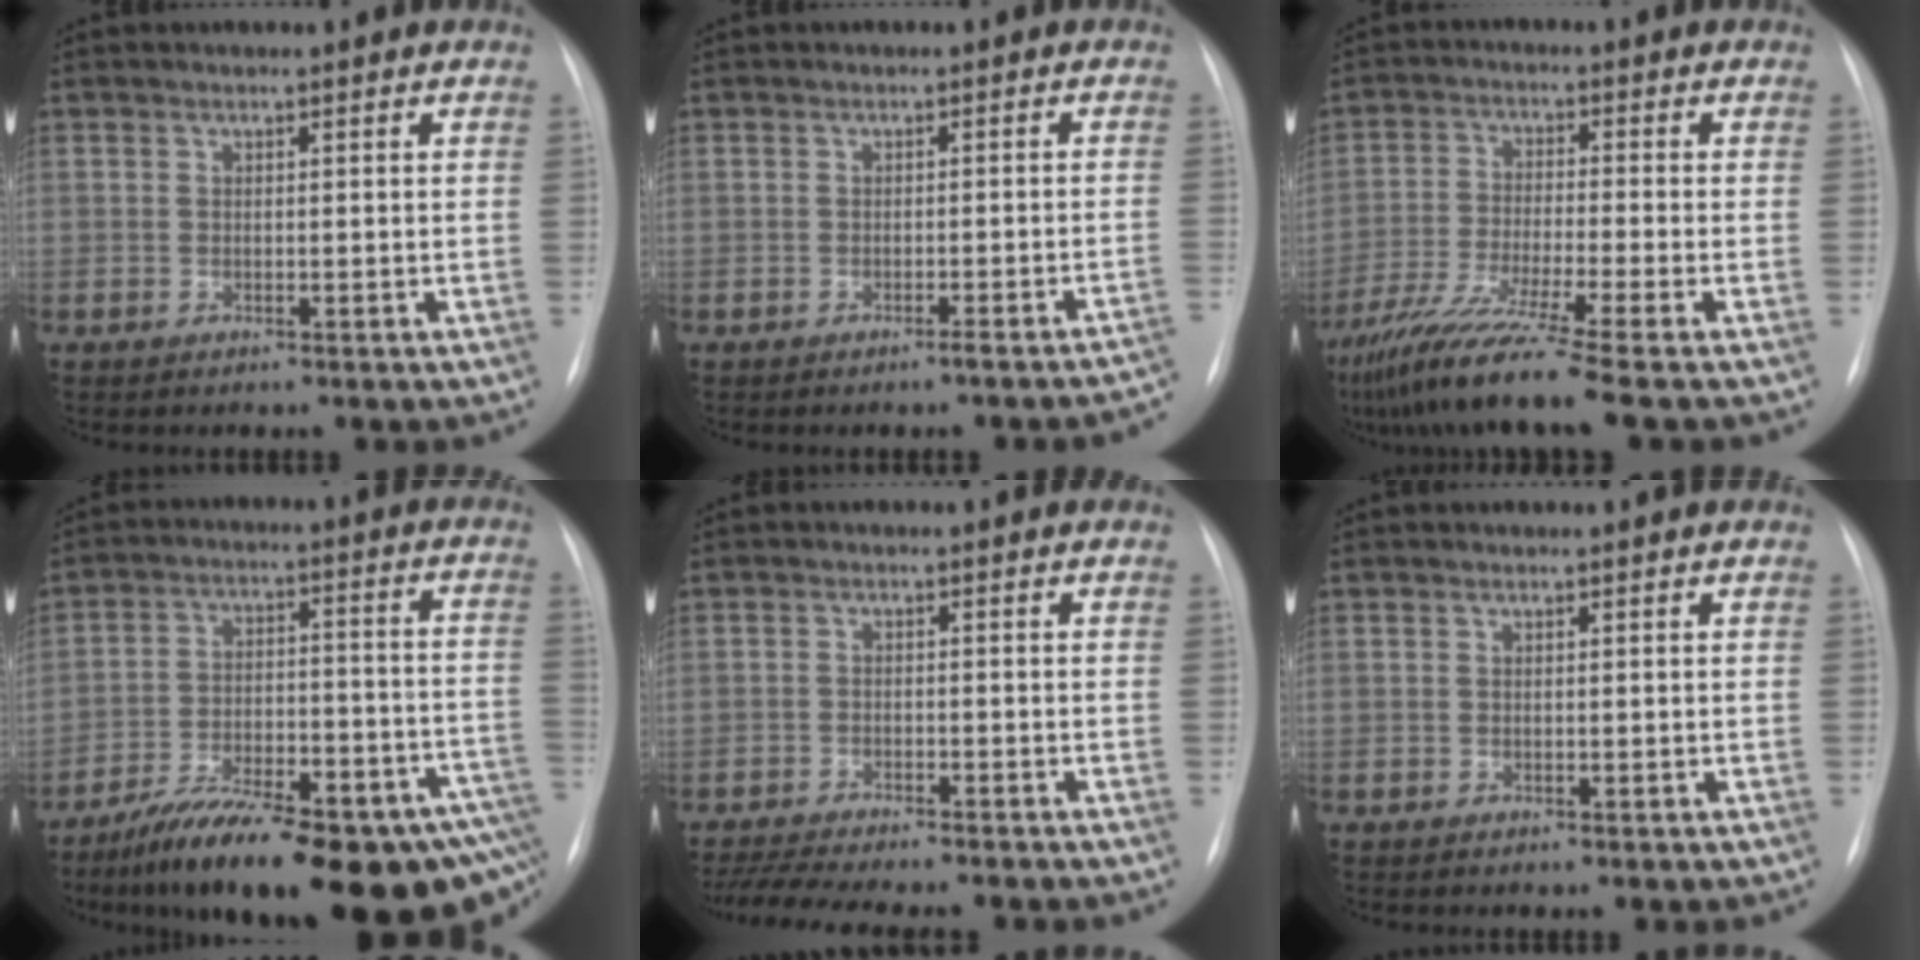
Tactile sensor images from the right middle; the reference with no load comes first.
{"total": 5.2, "force": [-4.6, -0.3, 2.6], "torque": [-0.014, 0.007, -0.054]}
{"total": 12.0, "force": [-9.1, -2.0, 7.5], "torque": [-0.137, -0.050, -0.158]}
{"total": 24.5, "force": [-17.3, 5.9, 16.3], "torque": [-0.176, 0.019, -0.254]}
{"total": 12.2, "force": [-10.7, 1.5, 5.6], "torque": [-0.082, -0.008, -0.152]}
{"total": 0.0}